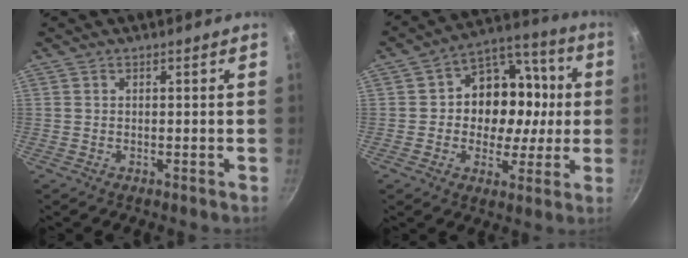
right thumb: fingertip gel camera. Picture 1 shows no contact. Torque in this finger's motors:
{"motor_torque": [-0.09, 0.41, 0.15, 0.18, 0.04]}